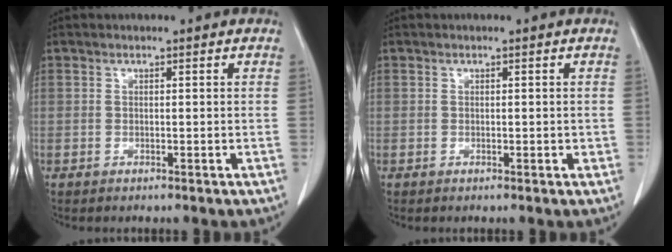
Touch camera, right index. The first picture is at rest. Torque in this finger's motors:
{"motor_torque": [-0.07, 0.08, 0.02, 0.05]}